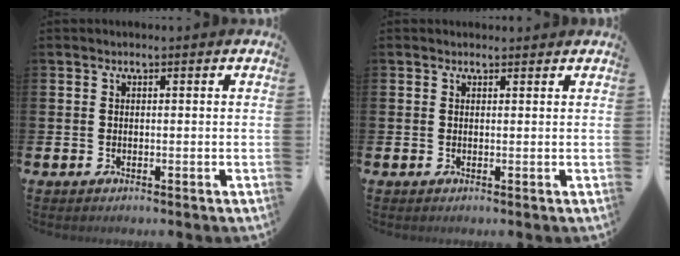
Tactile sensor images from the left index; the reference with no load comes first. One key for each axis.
{"total": 0.6, "fx": 0.5, "fy": 0.3, "fz": 0.1, "tx": 0.008, "ty": -0.003, "tz": 0.007}